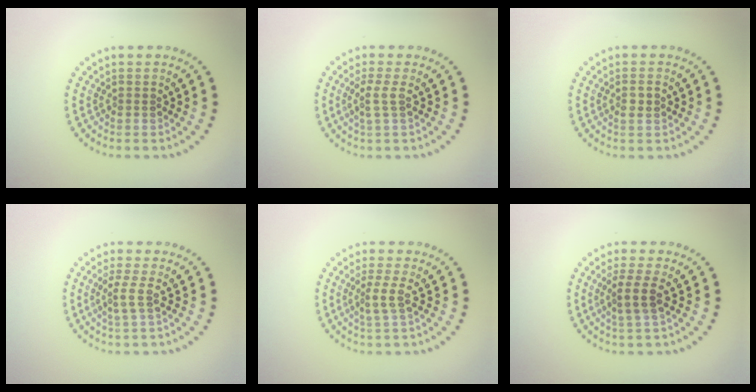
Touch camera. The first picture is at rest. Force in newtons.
{"total": 1.6, "press": 1.3, "slide": 1.0}
{"total": 1.0, "press": 1.0, "slide": 0.3}
{"total": 1.7, "press": 1.3, "slide": 1.2}
{"total": 1.8, "press": 1.3, "slide": 1.2}
{"total": 2.2, "press": 1.8, "slide": 1.3}